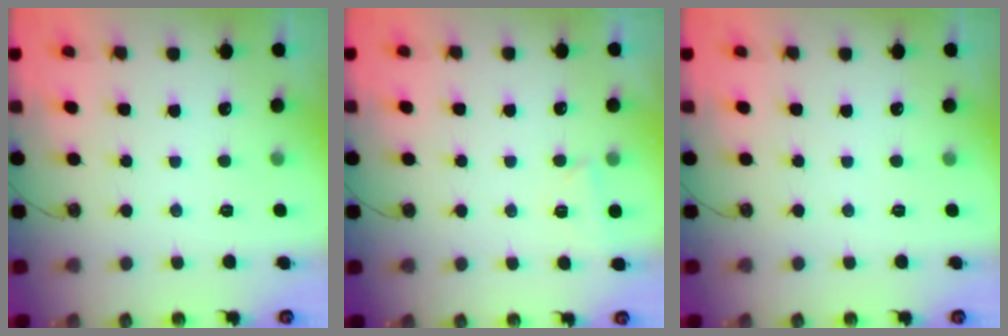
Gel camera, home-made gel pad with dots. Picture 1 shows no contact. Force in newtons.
{"total": 2.8, "press": 2.7, "slide": 0.6}
{"total": 0.0}